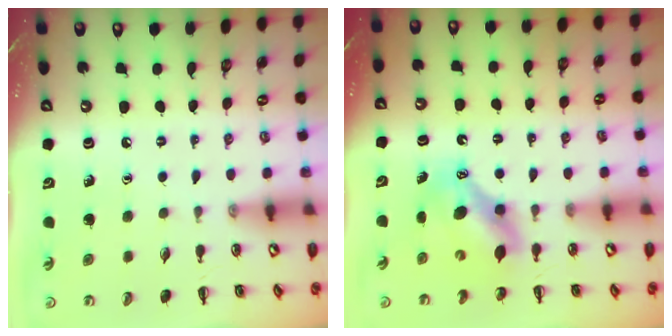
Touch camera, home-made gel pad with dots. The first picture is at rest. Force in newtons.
{"total": 6.8, "press": 6.7, "slide": 1.5}